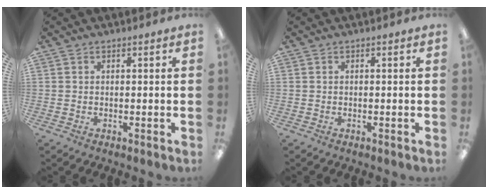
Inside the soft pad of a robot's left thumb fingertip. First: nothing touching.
{"total": 0.0}